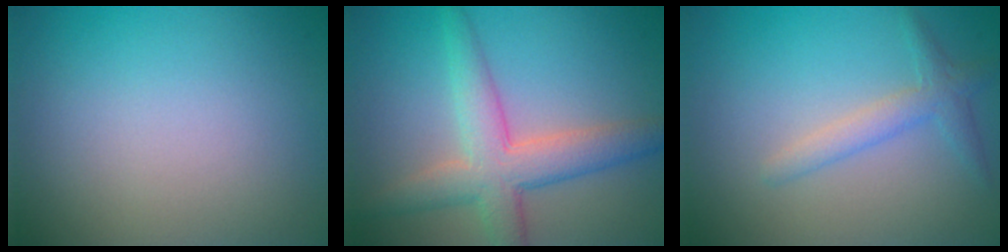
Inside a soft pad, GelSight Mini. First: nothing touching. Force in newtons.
{"total": 5.3, "press": 5.3, "slide": 0.1}
{"total": 2.2, "press": 2.2, "slide": 0.1}